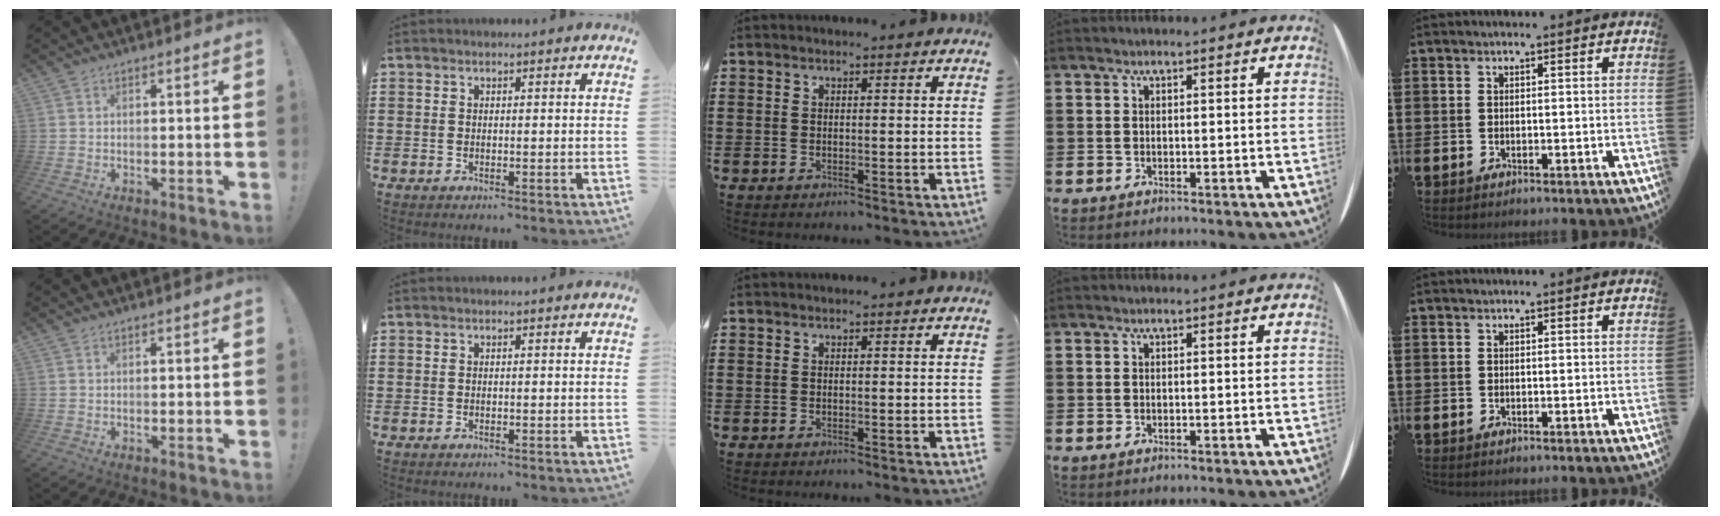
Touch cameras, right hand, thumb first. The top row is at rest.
{}